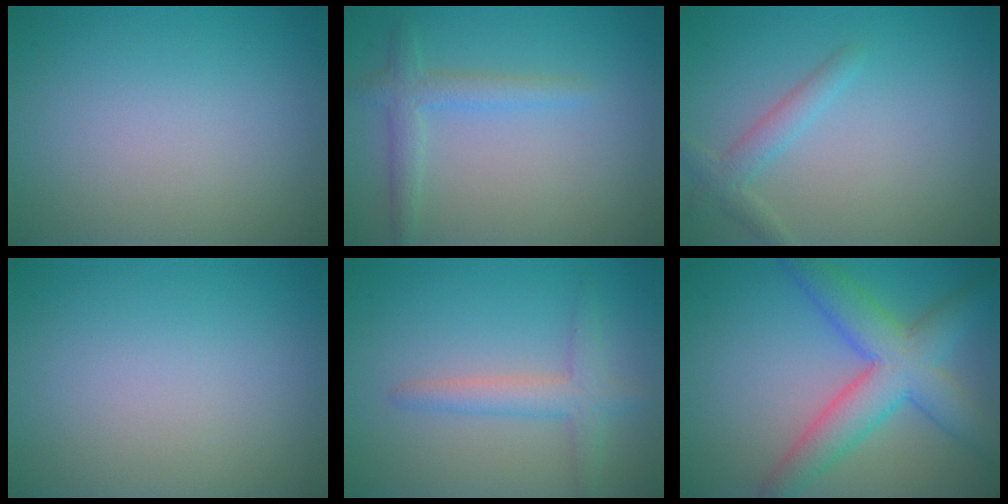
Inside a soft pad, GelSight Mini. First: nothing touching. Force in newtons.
{"total": 2.4, "press": 2.4, "slide": 0.1}
{"total": 2.0, "press": 2.0, "slide": 0.1}
{"total": 0.0}
{"total": 2.6, "press": 2.6, "slide": 0.2}
{"total": 6.8, "press": 6.8, "slide": 0.4}